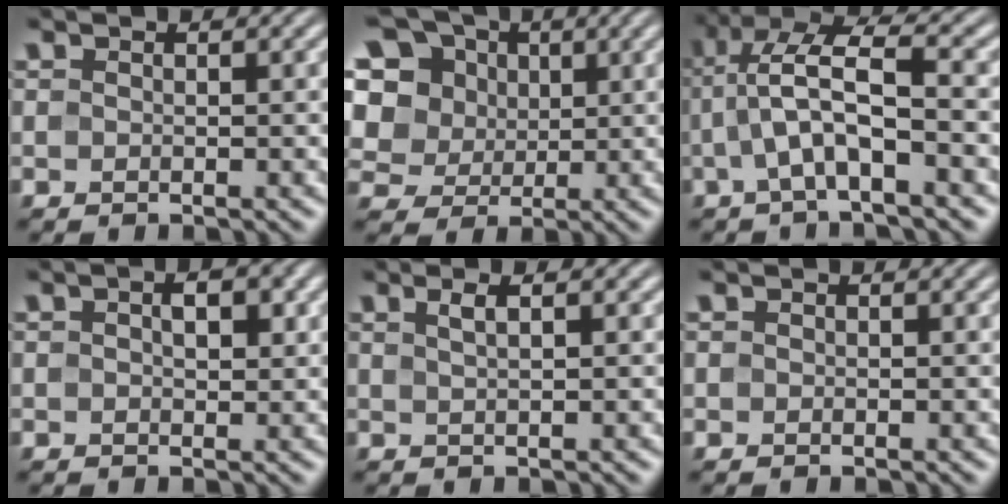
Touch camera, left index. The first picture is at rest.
{"total": 12.7, "force": [4.8, 10.2, 5.8], "torque": [-0.147, 0.032, 0.080]}
{"total": 6.1, "force": [-1.0, 1.8, 5.7], "torque": [-0.116, 0.022, -0.024]}
{"total": 2.5, "force": [0.7, 1.3, 2.0], "torque": [-0.028, 0.004, 0.009]}
{"total": 1.8, "force": [0.8, 0.6, 1.5], "torque": [-0.022, 0.008, 0.010]}
{"total": 0.0}